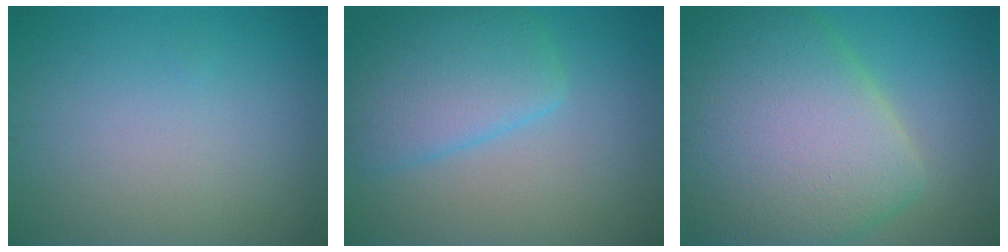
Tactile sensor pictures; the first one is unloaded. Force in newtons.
{"total": 5.5, "press": 5.5, "slide": 0.3}
{"total": 12.7, "press": 12.7, "slide": 0.6}